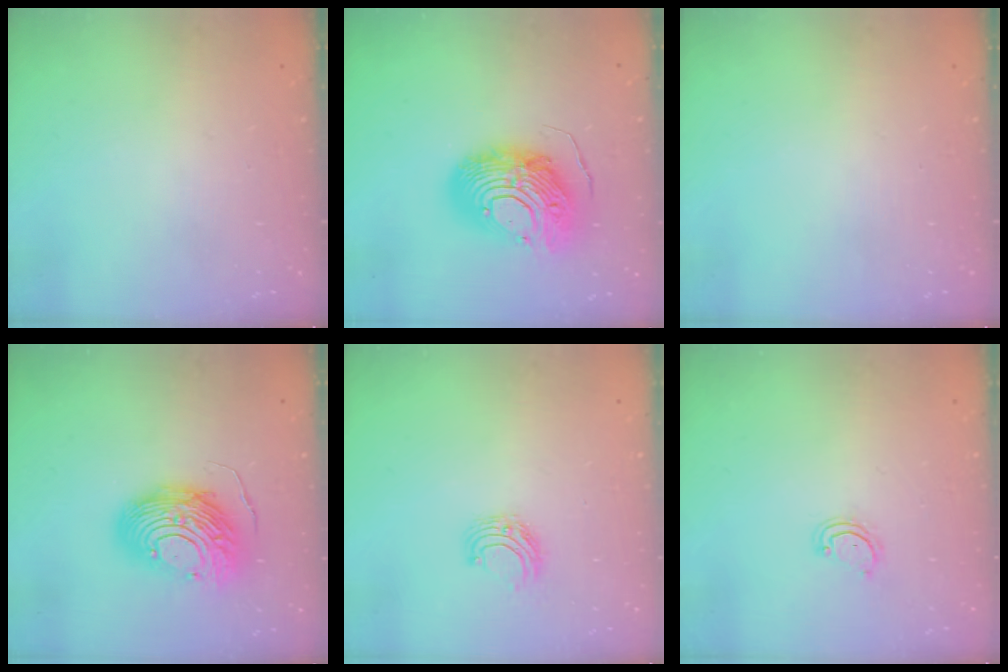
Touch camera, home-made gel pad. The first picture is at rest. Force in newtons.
{"total": 16.1, "press": 16.0, "slide": 1.4}
{"total": 0.0}
{"total": 14.0, "press": 14.0, "slide": 1.3}
{"total": 6.4, "press": 6.3, "slide": 0.7}
{"total": 2.9, "press": 2.9, "slide": 0.3}